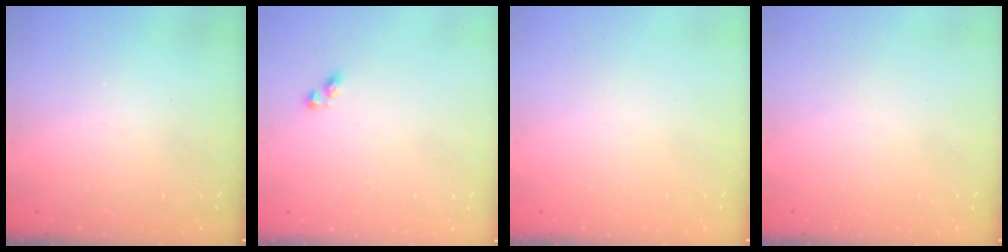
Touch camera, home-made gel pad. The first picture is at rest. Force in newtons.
{"total": 2.5, "press": 2.5, "slide": 0.2}
{"total": 0.0}
{"total": 0.0}